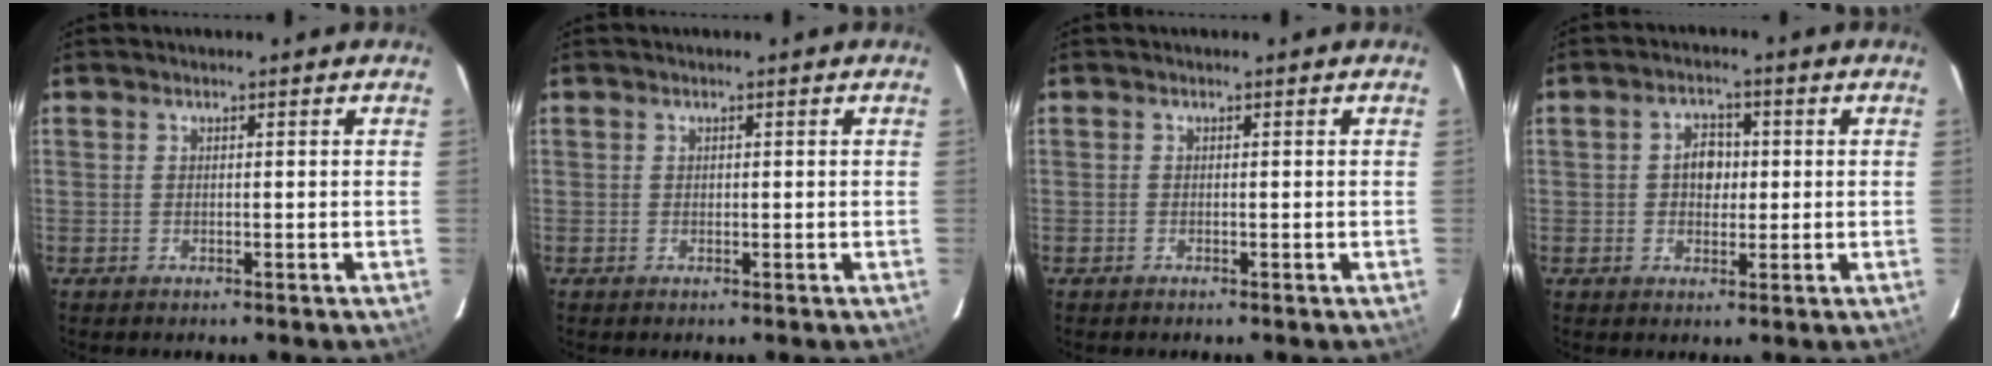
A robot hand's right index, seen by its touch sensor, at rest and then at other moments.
{"total": 0.0}
{"total": 0.0}
{"total": 4.2, "force": [0.2, 3.4, 2.6], "torque": [-0.043, 0.013, 0.004]}